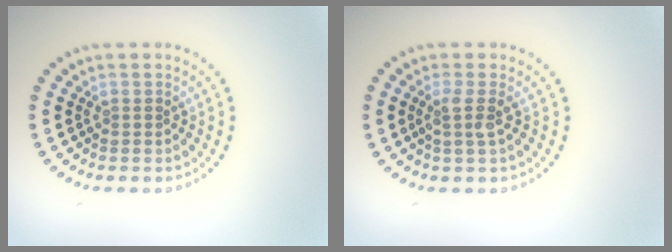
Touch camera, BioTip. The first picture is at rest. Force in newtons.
{"total": 1.8, "press": 1.3, "slide": 1.2}